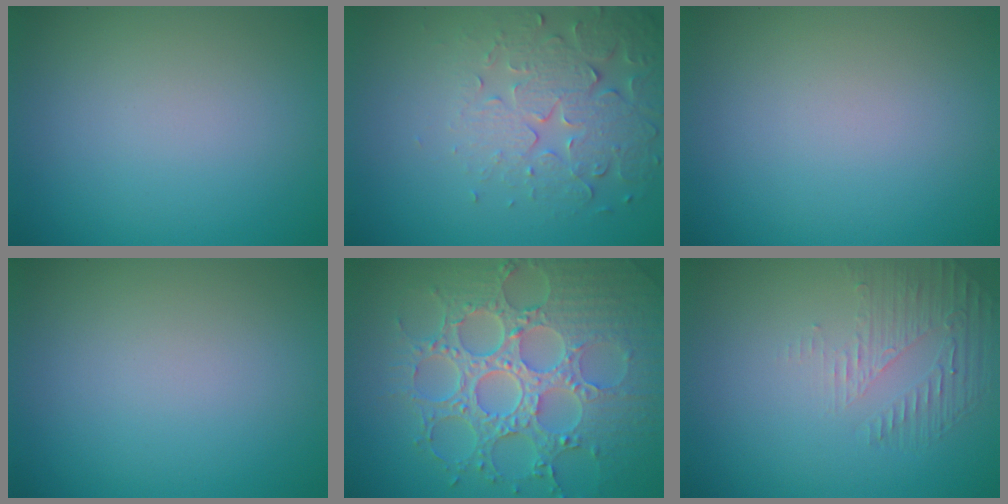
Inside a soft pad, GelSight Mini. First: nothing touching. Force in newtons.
{"total": 5.0, "press": 3.7, "slide": 3.3}
{"total": 0.0}
{"total": 0.0}
{"total": 8.8, "press": 6.6, "slide": 5.8}
{"total": 1.7, "press": 0.8, "slide": 1.5}